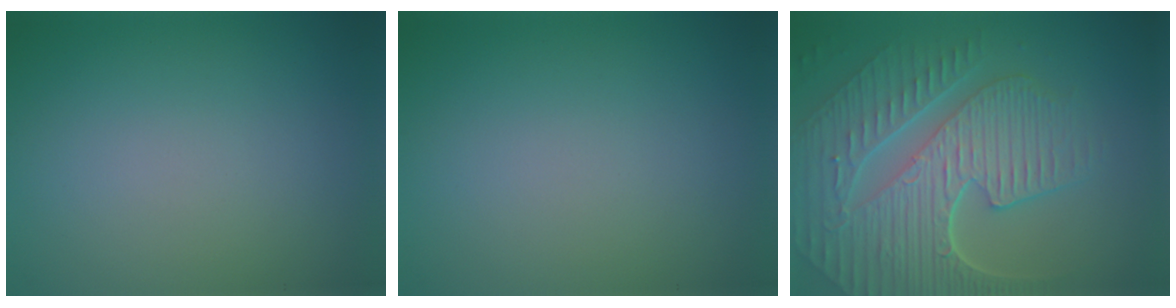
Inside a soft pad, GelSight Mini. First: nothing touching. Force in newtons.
{"total": 0.0}
{"total": 9.4, "press": 6.4, "slide": 6.9}